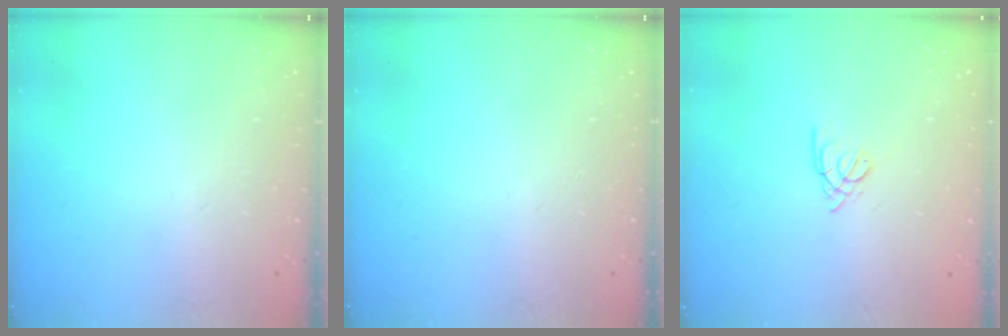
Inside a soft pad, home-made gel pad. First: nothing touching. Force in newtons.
{"total": 0.0}
{"total": 1.8, "press": 1.7, "slide": 0.5}